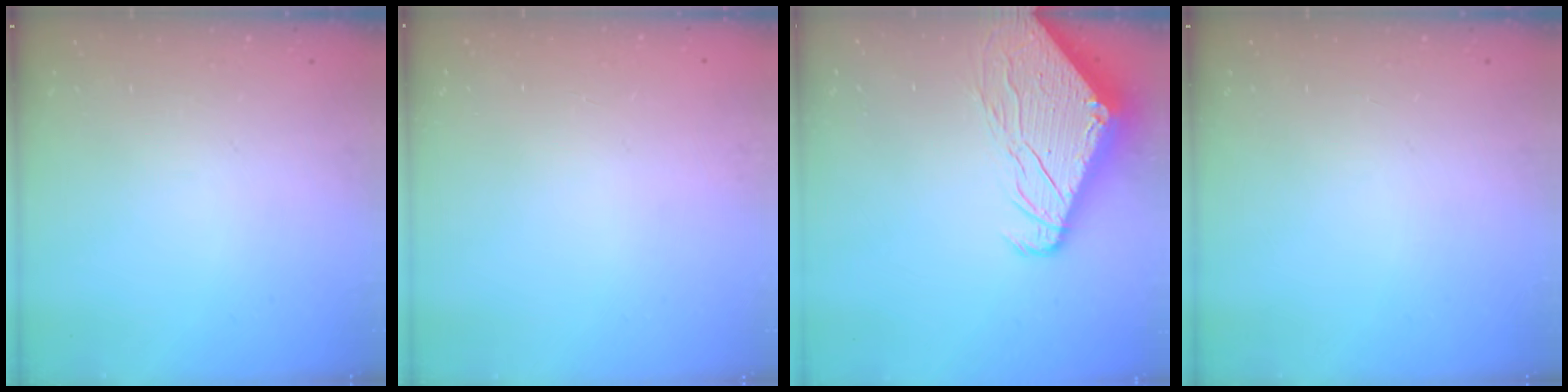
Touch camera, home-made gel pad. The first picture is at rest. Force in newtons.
{"total": 0.0}
{"total": 10.1, "press": 10.0, "slide": 1.1}
{"total": 0.0}